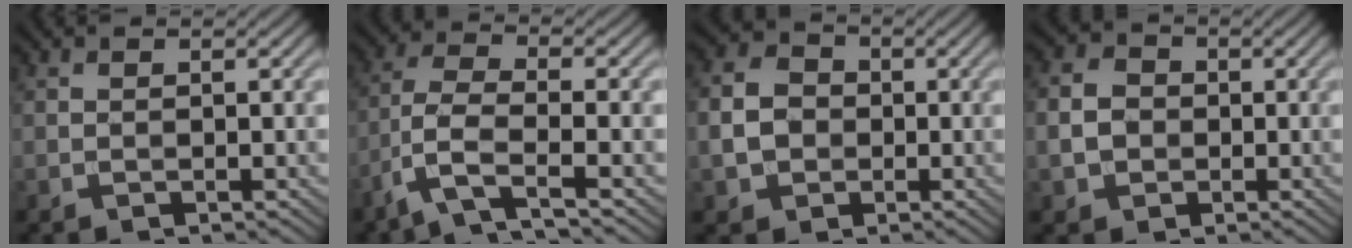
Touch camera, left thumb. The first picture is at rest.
{"total": 6.2, "force": [-3.6, 1.5, 4.8], "torque": [-0.104, 0.001, -0.090]}
{"total": 5.1, "force": [-0.8, 4.4, 2.5], "torque": [-0.064, -0.001, -0.022]}
{"total": 3.9, "force": [-0.6, 3.4, 1.8], "torque": [-0.045, 0.001, -0.018]}